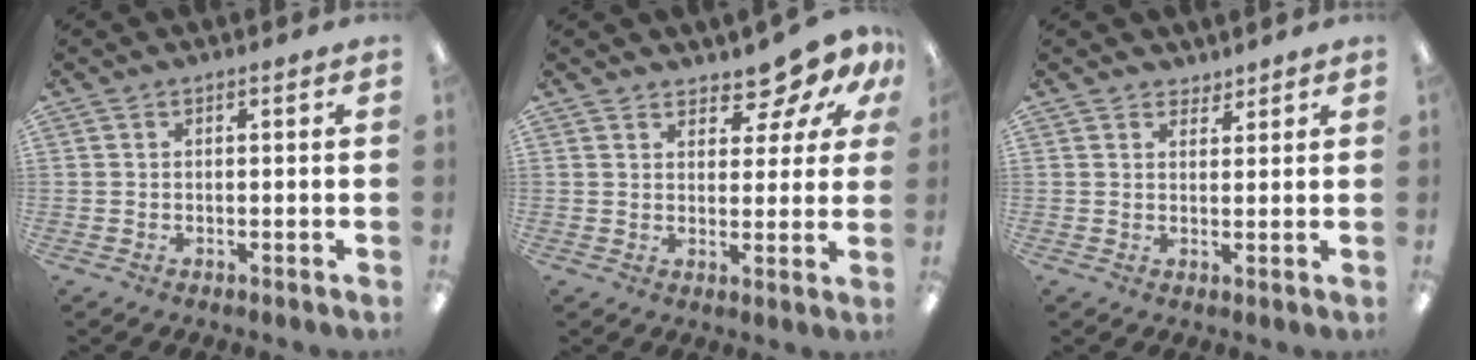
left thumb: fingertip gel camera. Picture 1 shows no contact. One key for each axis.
{"total": 8.9, "fx": 7.1, "fy": 3.8, "fz": 3.8, "tx": -0.052, "ty": -0.052, "tz": 0.125}
{"total": 2.3, "fx": 2.1, "fy": 1.0, "fz": -0.1, "tx": 0.008, "ty": -0.010, "tz": 0.039}